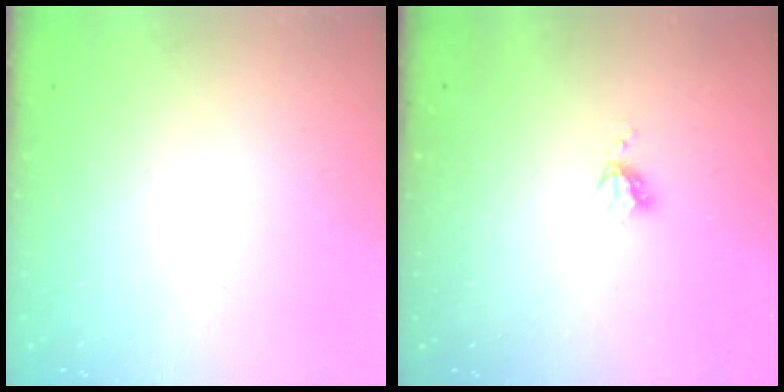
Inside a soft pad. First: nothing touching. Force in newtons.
{"total": 3.6, "press": 3.6, "slide": 0.4}